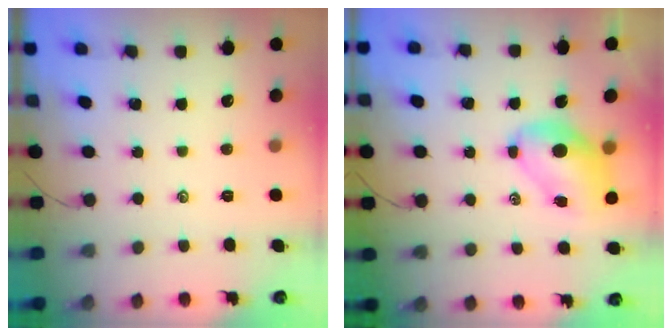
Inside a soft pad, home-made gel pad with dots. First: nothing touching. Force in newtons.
{"total": 8.1, "press": 8.0, "slide": 1.7}